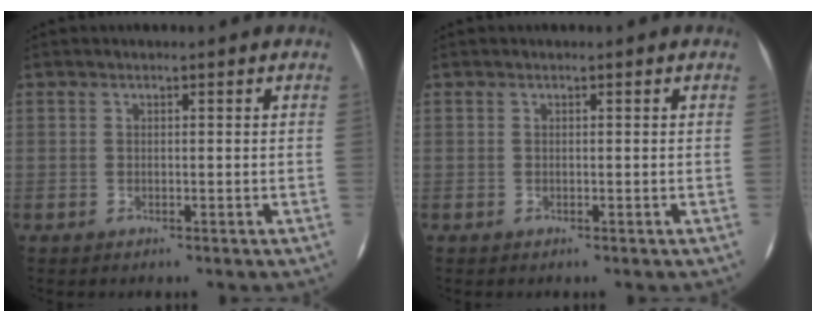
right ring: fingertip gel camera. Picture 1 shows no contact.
{"total": 0.0}